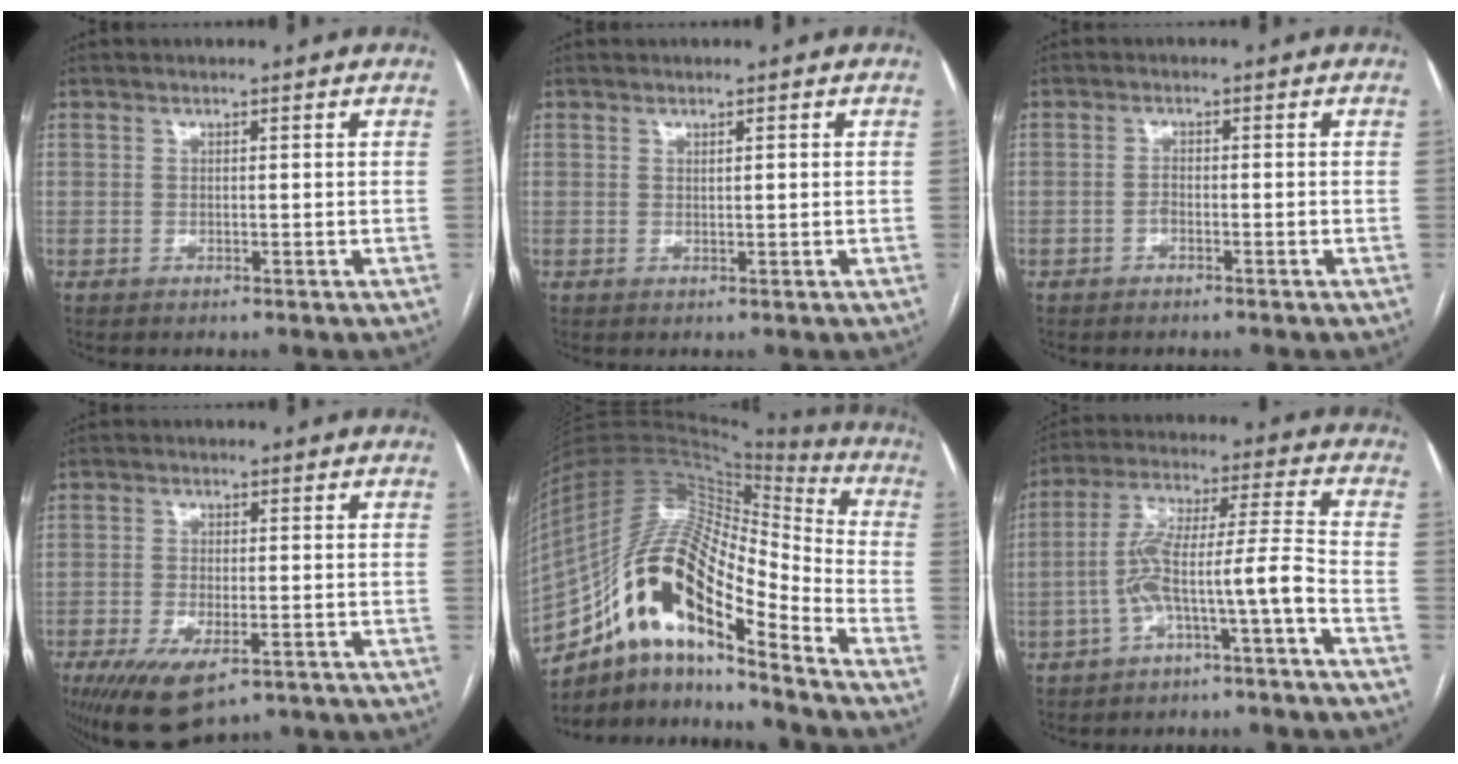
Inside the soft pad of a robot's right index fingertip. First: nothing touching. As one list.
[{"total": 0.8, "force": [0.3, 0.1, 0.8], "torque": [-0.015, 0.000, 0.006]}, {"total": 1.1, "force": [-0.6, 0.4, 0.8], "torque": [-0.014, 0.002, -0.011]}, {"total": 9.3, "force": [-5.3, 3.5, 6.8], "torque": [-0.119, -0.020, -0.083]}, {"total": 22.4, "force": [-11.9, 6.0, 18.0], "torque": [-0.345, 0.017, -0.205]}, {"total": 9.5, "force": [-4.0, 0.0, 8.6], "torque": [-0.157, 0.038, -0.068]}]